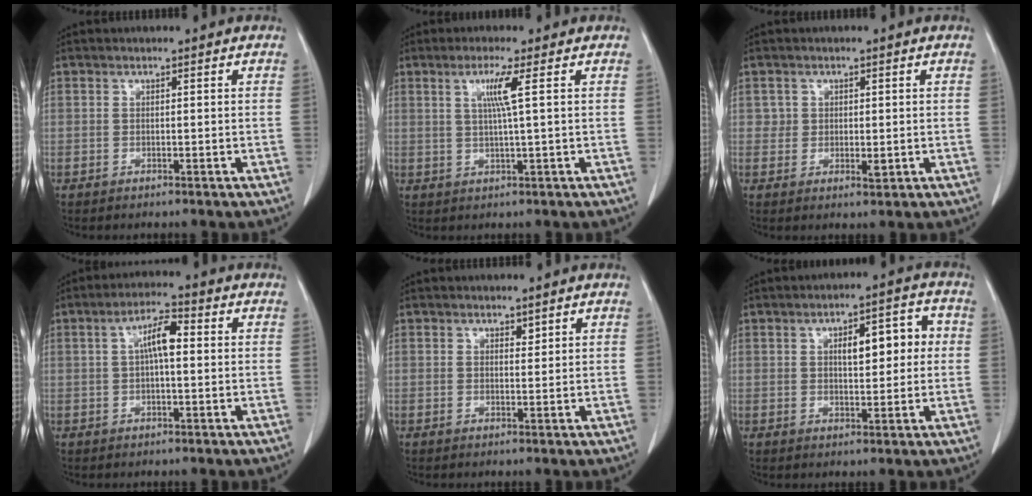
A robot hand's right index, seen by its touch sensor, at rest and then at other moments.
{"total": 4.1, "force": [1.2, -0.9, 3.8], "torque": [-0.077, -0.002, 0.023]}
{"total": 2.3, "force": [0.3, 2.0, 1.1], "torque": [-0.011, -0.003, 0.003]}
{"total": 5.3, "force": [0.8, 1.3, 5.0], "torque": [-0.093, 0.016, 0.009]}
{"total": 0.9, "force": [0.7, 0.4, 0.4], "torque": [-0.004, -0.006, 0.008]}
{"total": 7.2, "force": [1.2, 2.7, 6.6], "torque": [-0.092, 0.025, 0.020]}